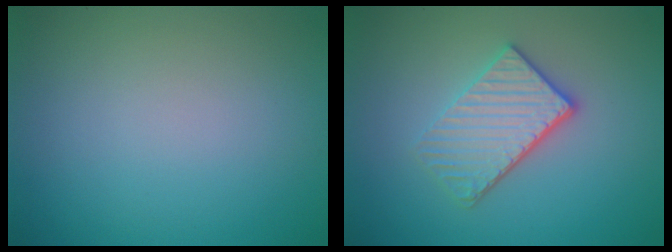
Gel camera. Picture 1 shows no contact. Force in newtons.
{"total": 3.7, "press": 3.2, "slide": 1.9}